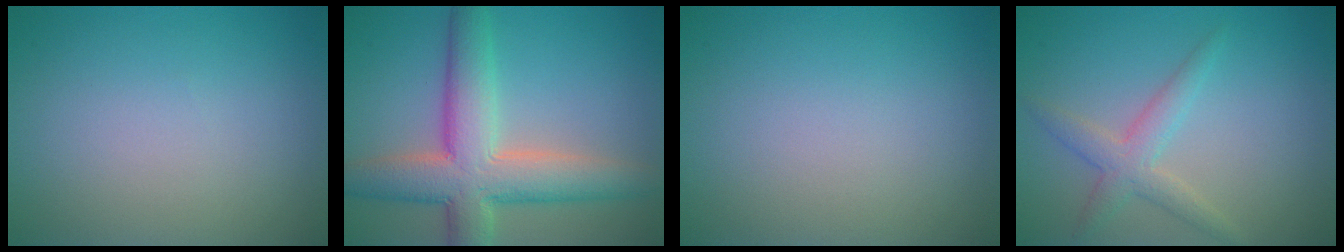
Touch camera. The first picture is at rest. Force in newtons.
{"total": 8.3, "press": 8.3, "slide": 0.8}
{"total": 0.0}
{"total": 2.7, "press": 2.7, "slide": 0.0}